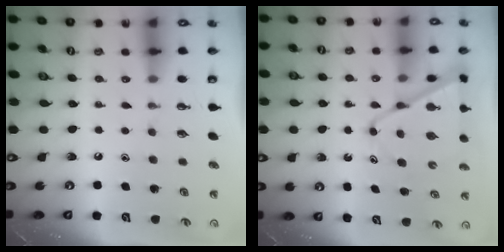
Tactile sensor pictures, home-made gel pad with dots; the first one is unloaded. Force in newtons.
{"total": 11.6, "press": 11.5, "slide": 1.0}